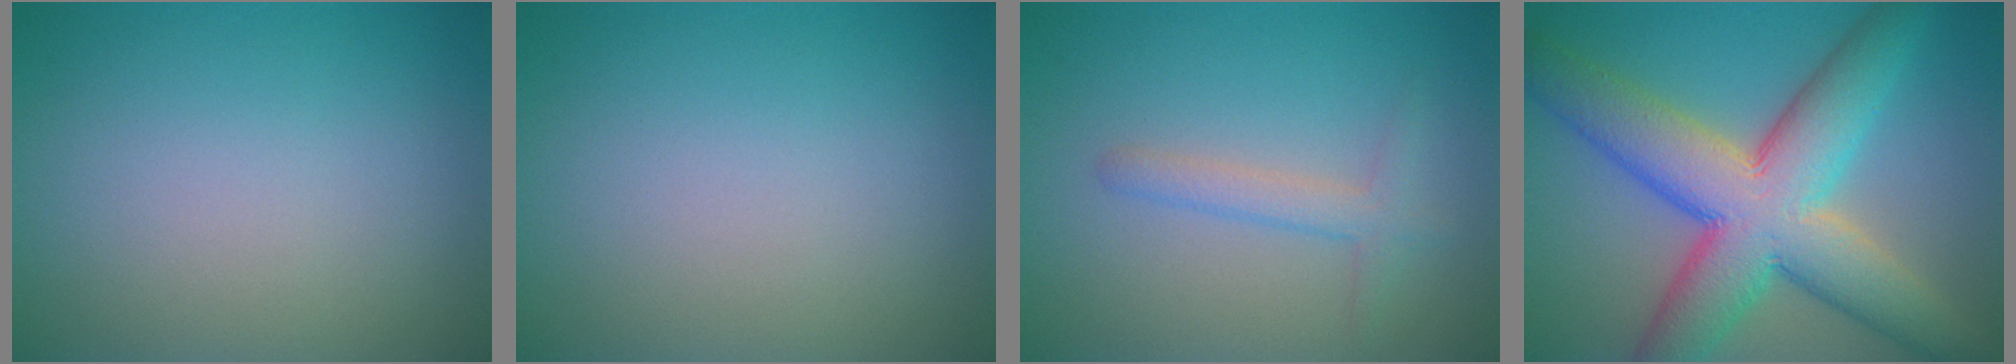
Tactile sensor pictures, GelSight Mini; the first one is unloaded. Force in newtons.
{"total": 0.0}
{"total": 2.0, "press": 2.0, "slide": 0.1}
{"total": 11.7, "press": 11.6, "slide": 0.5}